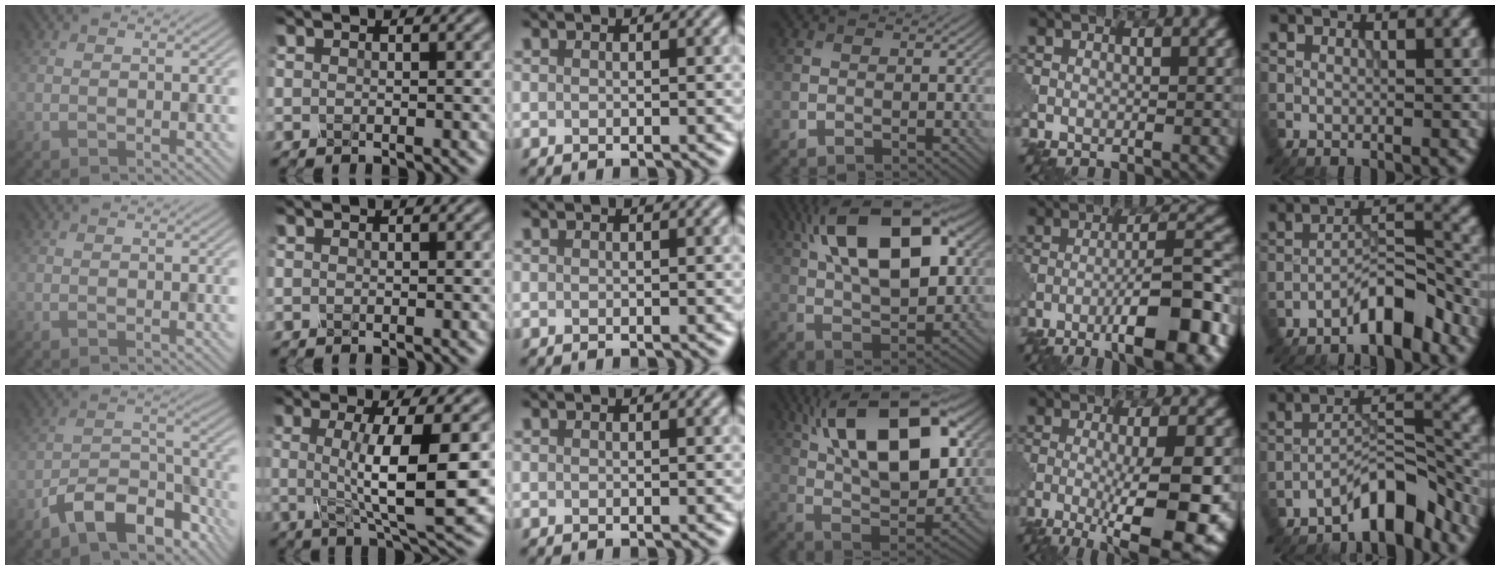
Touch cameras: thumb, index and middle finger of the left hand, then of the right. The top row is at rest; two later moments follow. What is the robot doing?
{"motion": "disassemble", "object": "glue stick"}